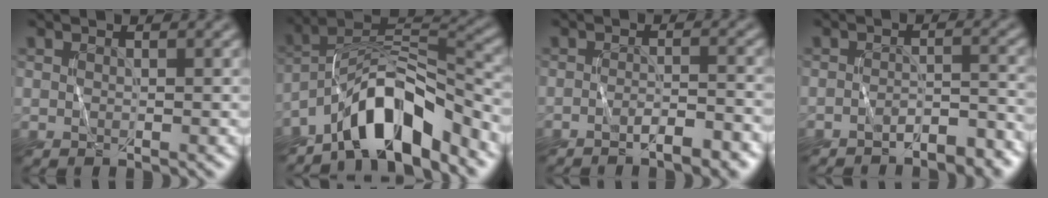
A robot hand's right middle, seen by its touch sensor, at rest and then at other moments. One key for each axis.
{"total": 8.3, "fx": -6.0, "fy": 2.5, "fz": 5.0, "tx": -0.074, "ty": 0.016, "tz": -0.113}
{"total": 3.2, "fx": -2.3, "fy": 0.7, "fz": 2.2, "tx": -0.026, "ty": 0.005, "tz": -0.035}
{"total": 2.9, "fx": -2.6, "fy": 0.6, "fz": 1.1, "tx": -0.014, "ty": 0.007, "tz": -0.041}